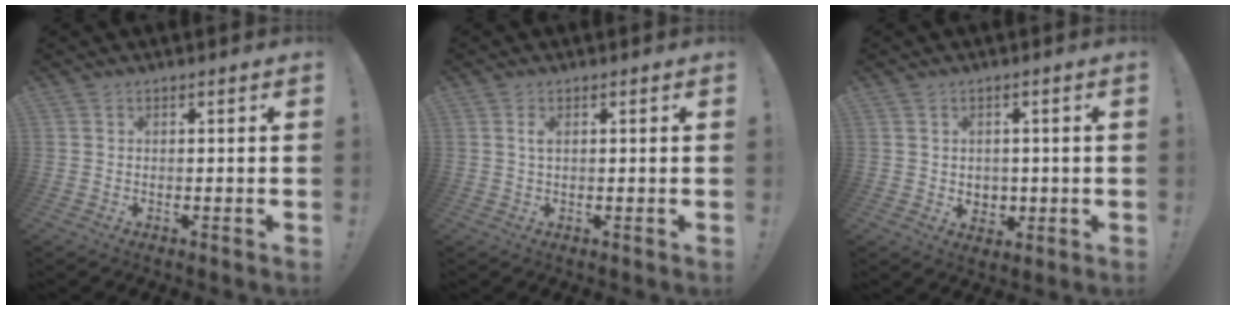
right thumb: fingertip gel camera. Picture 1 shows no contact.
{"total": 1.6, "force": [0.4, 0.6, 1.5], "torque": [-0.023, 0.001, 0.005]}
{"total": 3.9, "force": [1.2, 3.6, 1.0], "torque": [-0.003, -0.013, 0.023]}